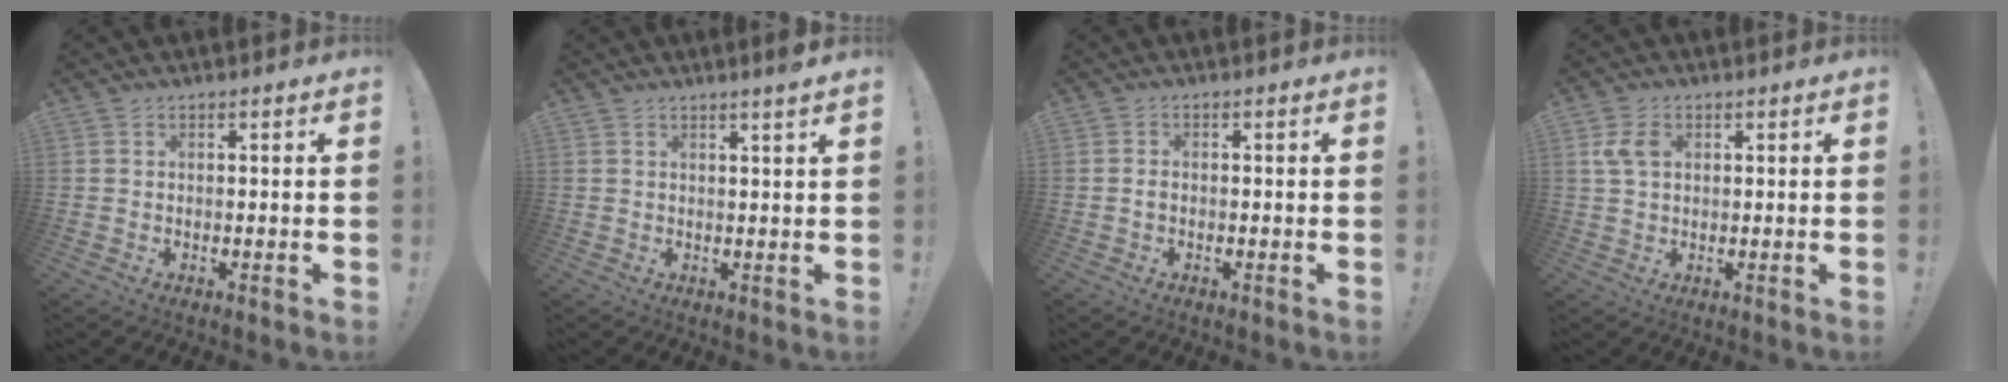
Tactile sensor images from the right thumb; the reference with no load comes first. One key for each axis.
{"total": 2.9, "fx": 2.2, "fy": -0.6, "fz": 1.9, "tx": -0.024, "ty": -0.016, "tz": 0.033}
{"total": 0.9, "fx": -0.4, "fy": 0.6, "fz": 0.6, "tx": -0.011, "ty": 0.006, "tz": -0.007}
{"total": 5.4, "fx": 1.6, "fy": 3.7, "fz": 3.5, "tx": -0.070, "ty": 0.002, "tz": 0.032}